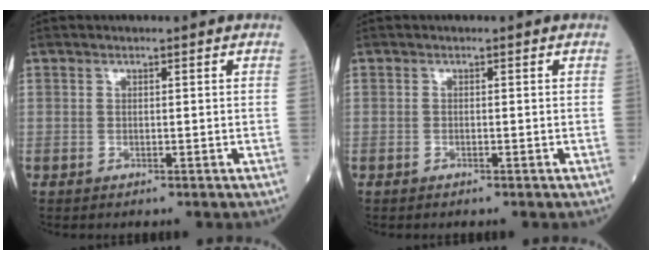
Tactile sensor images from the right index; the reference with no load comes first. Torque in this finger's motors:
{"motor_torque": [0.06, -0.04, 0.03, 0.01]}